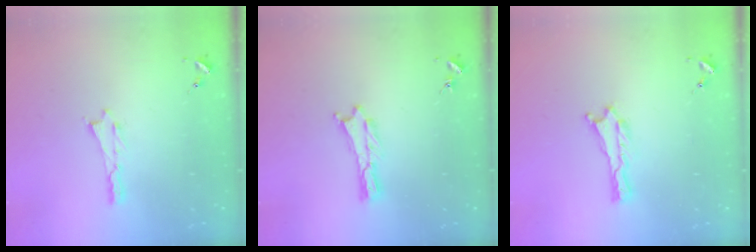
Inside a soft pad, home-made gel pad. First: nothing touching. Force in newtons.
{"total": 0.0}
{"total": 0.0}